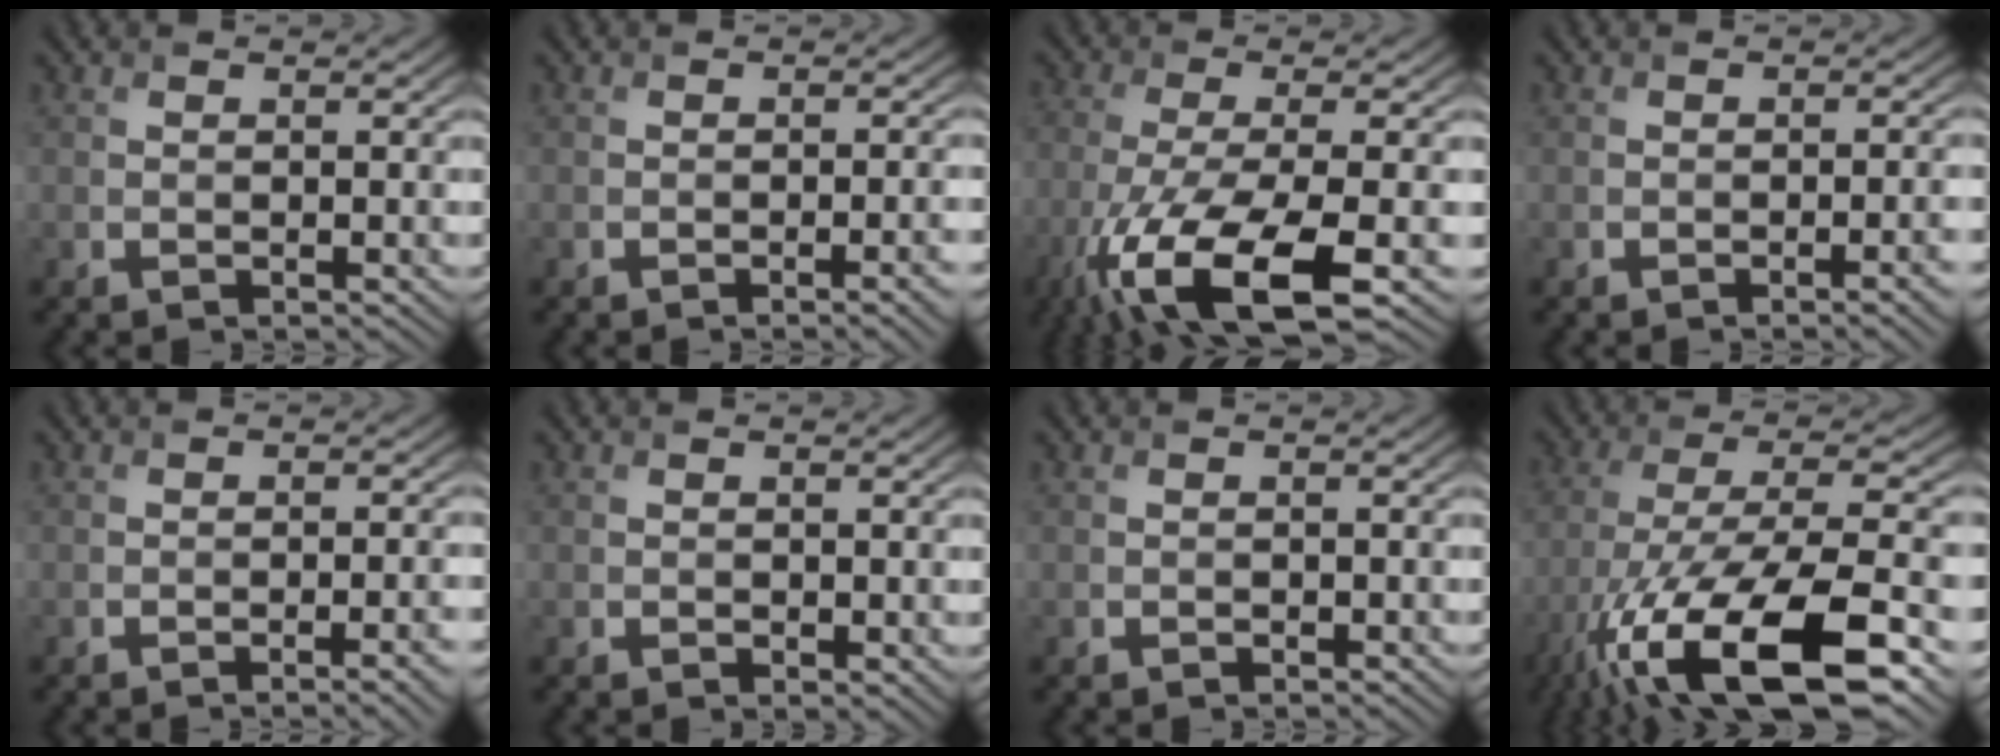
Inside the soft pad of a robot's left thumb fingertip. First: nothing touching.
{"total": 2.8, "force": [-1.3, 0.7, 2.4], "torque": [-0.027, 0.006, -0.021]}
{"total": 13.1, "force": [-6.2, 4.1, 10.8], "torque": [-0.236, -0.027, -0.108]}
{"total": 2.9, "force": [-1.3, 0.7, 2.5], "torque": [-0.027, 0.006, -0.022]}
{"total": 3.2, "force": [-1.5, 0.8, 2.7], "torque": [-0.031, 0.006, -0.023]}
{"total": 0.7, "force": [-0.1, 0.4, 0.5], "torque": [-0.010, -0.002, 0.005]}
{"total": 0.0}
{"total": 17.4, "force": [-9.3, 6.0, 13.5], "torque": [-0.275, -0.019, -0.169]}